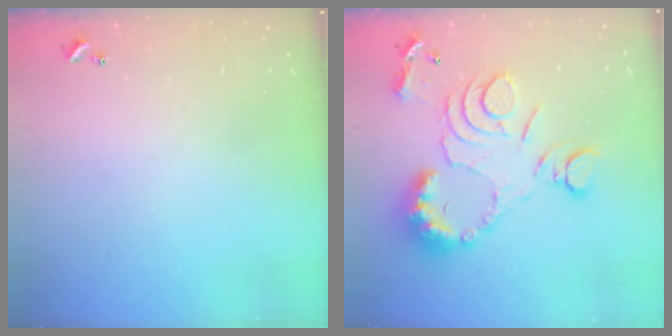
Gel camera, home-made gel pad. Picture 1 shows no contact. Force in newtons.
{"total": 15.6, "press": 15.5, "slide": 1.6}